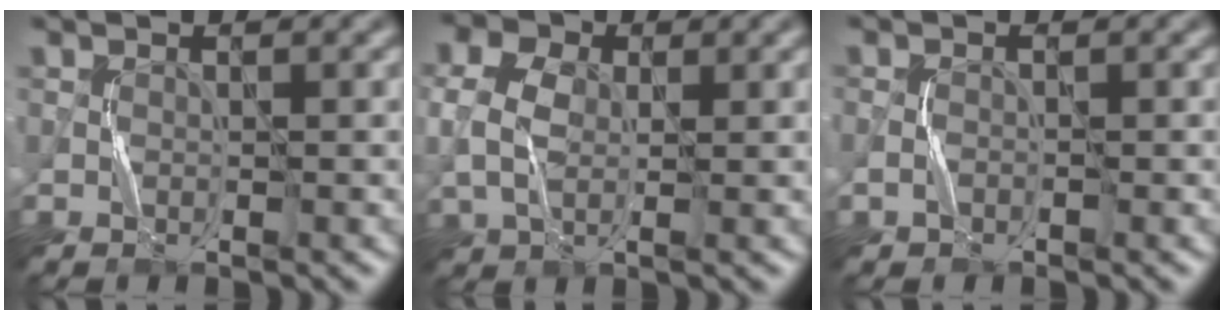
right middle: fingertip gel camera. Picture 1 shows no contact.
{"total": 5.4, "force": [0.9, 3.8, 3.7], "torque": [-0.097, 0.014, 0.015]}
{"total": 1.0, "force": [-0.5, 0.6, 0.6], "torque": [-0.013, 0.004, -0.011]}